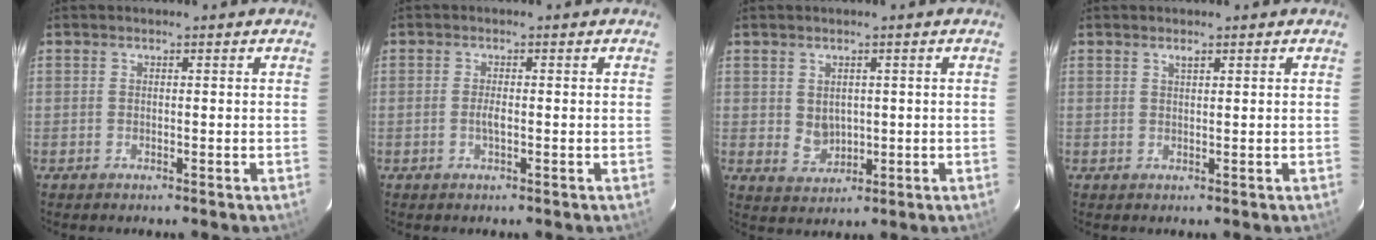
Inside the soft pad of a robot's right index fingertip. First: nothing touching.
{"total": 1.6, "force": [-0.4, 0.4, 1.5], "torque": [-0.031, 0.000, -0.008]}
{"total": 3.9, "force": [0.7, 3.2, 2.0], "torque": [-0.036, 0.000, 0.024]}
{"total": 0.9, "force": [0.7, 0.3, 0.6], "torque": [-0.011, 0.003, 0.012]}